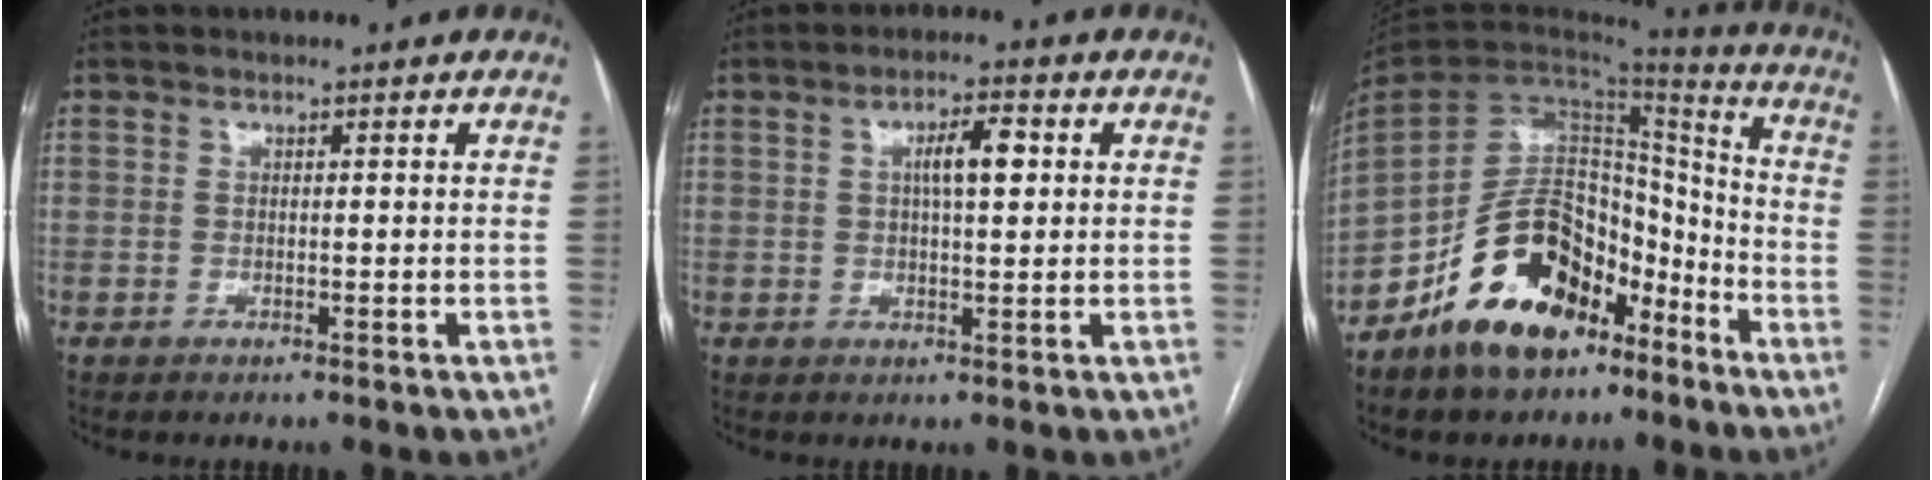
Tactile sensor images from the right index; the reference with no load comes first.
{"total": 4.9, "force": [1.2, 1.2, 4.6], "torque": [-0.080, 0.012, 0.019]}
{"total": 17.6, "force": [-10.8, 9.8, 9.8], "torque": [-0.181, 0.036, -0.185]}